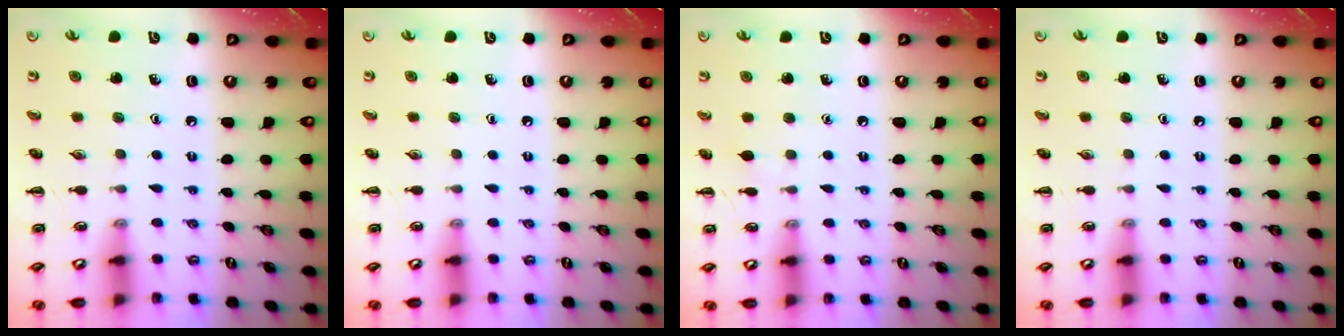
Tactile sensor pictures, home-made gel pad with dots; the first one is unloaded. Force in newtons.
{"total": 0.0}
{"total": 3.0, "press": 2.7, "slide": 1.2}
{"total": 0.0}